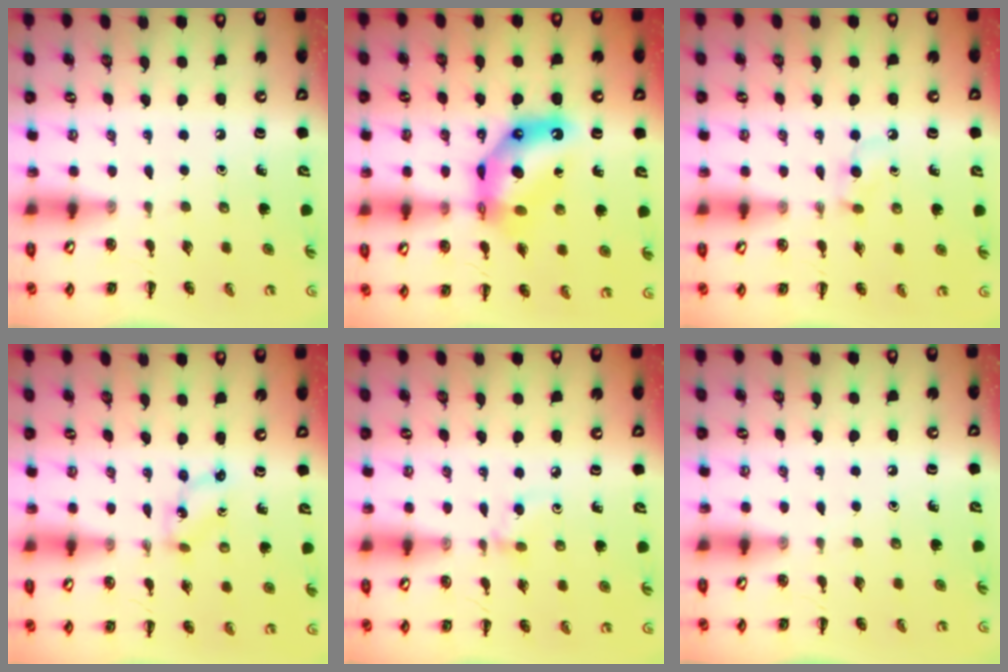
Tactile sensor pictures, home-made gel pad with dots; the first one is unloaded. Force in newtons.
{"total": 12.4, "press": 11.8, "slide": 3.8}
{"total": 2.7, "press": 2.5, "slide": 1.2}
{"total": 1.2, "press": 1.2, "slide": 0.1}
{"total": 5.1, "press": 4.8, "slide": 1.7}
{"total": 0.0}